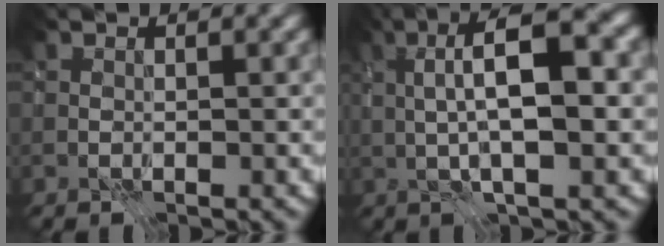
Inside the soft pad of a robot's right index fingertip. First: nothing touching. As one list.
[{"total": 8.9, "force": [1.0, 2.4, 8.5], "torque": [-0.134, 0.011, 0.014]}]